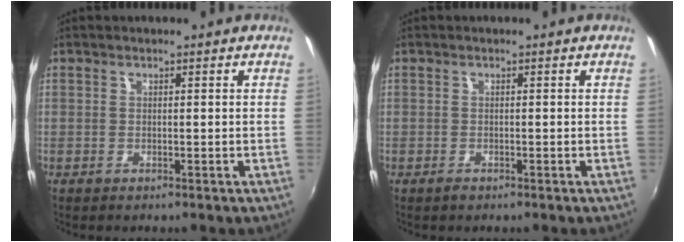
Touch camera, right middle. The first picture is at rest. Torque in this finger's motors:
{"motor_torque": [0.30, -0.25, 0.00, 0.01]}